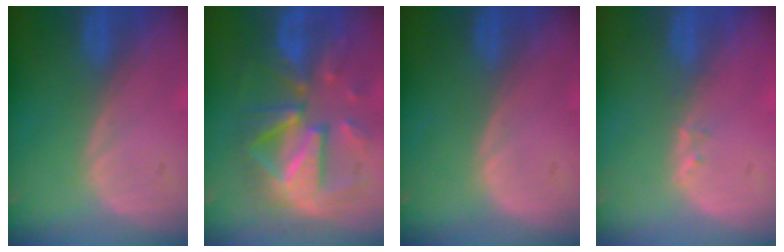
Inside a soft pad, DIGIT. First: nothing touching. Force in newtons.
{"total": 12.0, "press": 12.0, "slide": 1.2}
{"total": 0.0}
{"total": 1.0, "press": 0.9, "slide": 0.5}